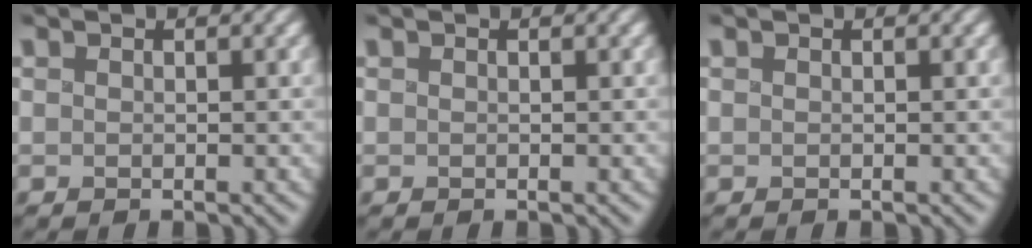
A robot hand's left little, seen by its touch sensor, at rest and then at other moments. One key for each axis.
{"total": 0.0}
{"total": 0.0}